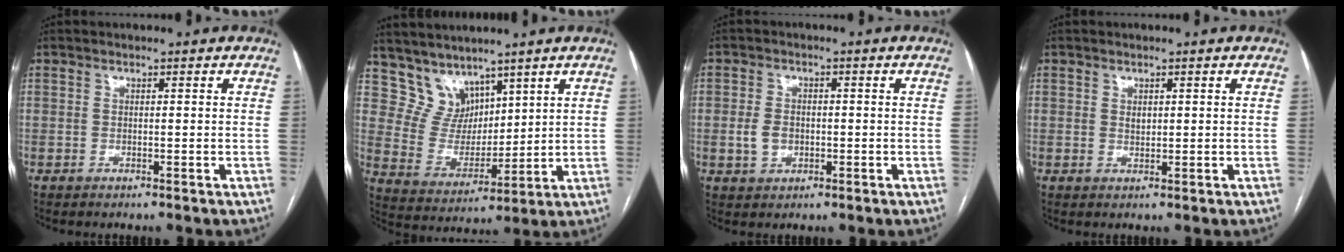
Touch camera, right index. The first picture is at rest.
{"total": 7.9, "force": [6.1, 4.9, 0.8], "torque": [-0.029, 0.017, 0.136]}
{"total": 3.7, "force": [-0.5, 2.8, 2.4], "torque": [-0.048, 0.008, -0.004]}
{"total": 1.1, "force": [0.4, 0.7, 0.7], "torque": [-0.012, -0.001, 0.010]}